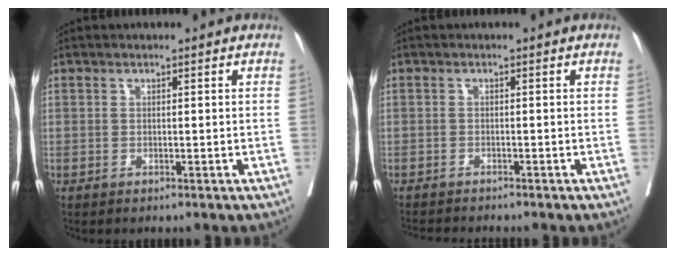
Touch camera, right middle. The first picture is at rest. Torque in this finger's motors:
{"motor_torque": [0.65, -0.69, 0.05, 0.01]}